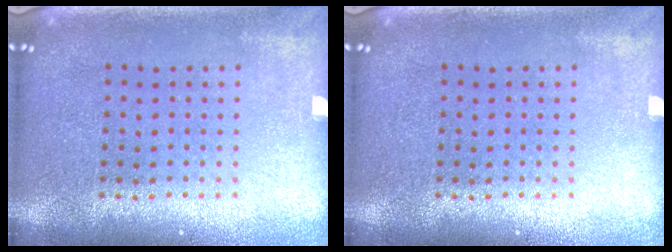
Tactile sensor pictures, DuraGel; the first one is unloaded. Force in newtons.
{"total": 0.0}